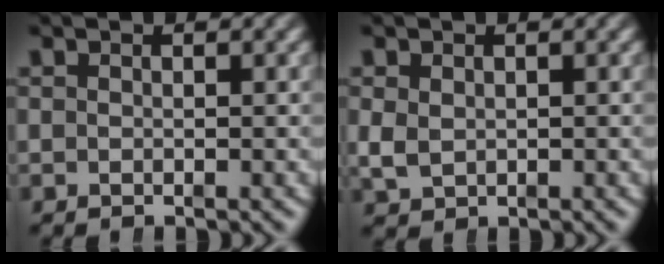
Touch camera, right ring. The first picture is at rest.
{"total": 1.8, "force": [-0.1, 1.6, 0.8], "torque": [-0.028, -0.014, 0.012]}